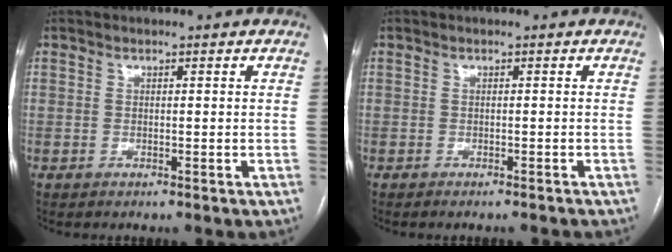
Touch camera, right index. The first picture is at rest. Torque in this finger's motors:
{"motor_torque": [-0.01, -0.06, -0.03, 0.00]}